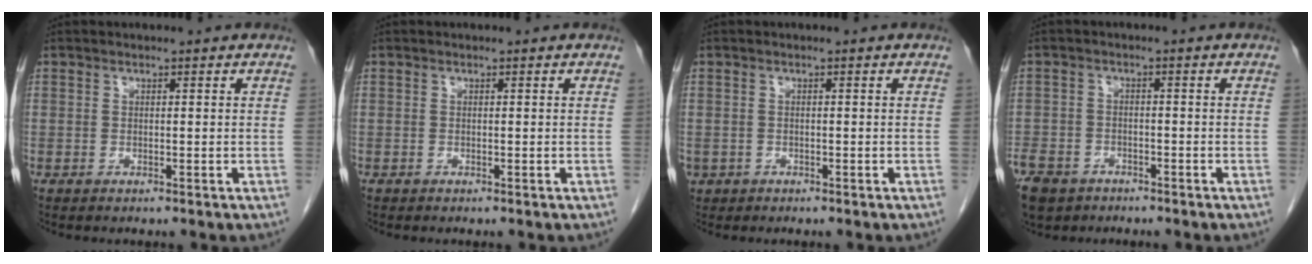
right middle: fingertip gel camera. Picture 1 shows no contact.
{"total": 0.0}
{"total": 1.8, "force": [-1.0, 1.5, 0.2], "torque": [-0.009, 0.002, -0.016]}
{"total": 10.8, "force": [-7.2, 7.1, 3.9], "torque": [-0.115, -0.009, -0.115]}